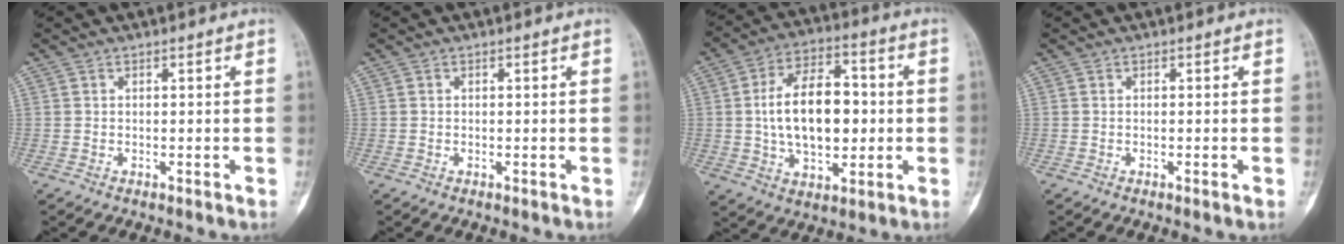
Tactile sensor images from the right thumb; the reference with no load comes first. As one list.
[{"total": 0.0}, {"total": 16.5, "force": [0.3, 9.7, 13.3], "torque": [-0.201, 0.019, 0.005]}, {"total": 0.7, "force": [-0.2, 0.0, 0.7], "torque": [-0.014, -0.002, -0.001]}]